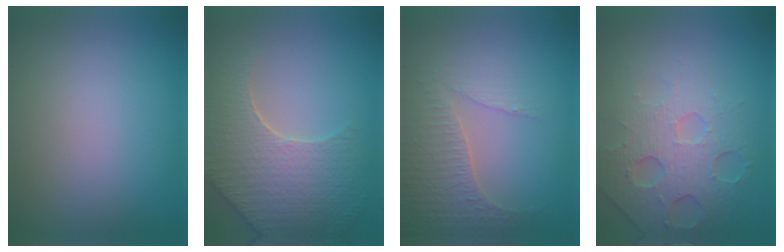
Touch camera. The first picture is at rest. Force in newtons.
{"total": 7.6, "press": 5.8, "slide": 4.9}
{"total": 3.4, "press": 3.2, "slide": 1.4}
{"total": 6.6, "press": 4.8, "slide": 4.5}